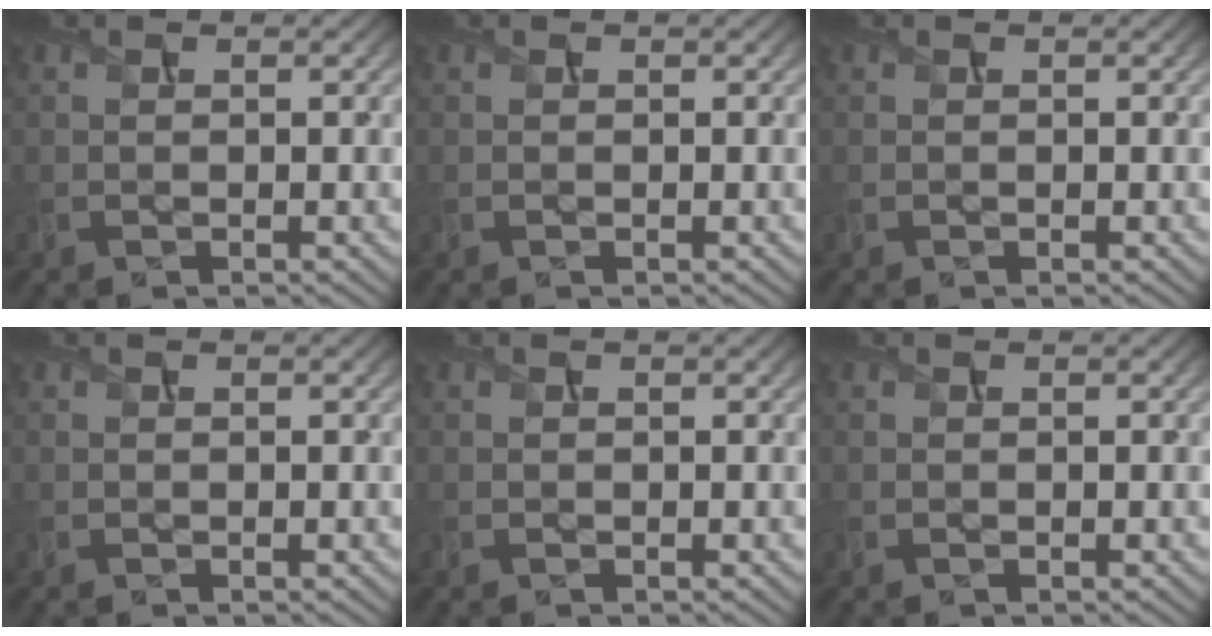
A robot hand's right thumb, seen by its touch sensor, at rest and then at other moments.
{"total": 0.0}
{"total": 0.0}
{"total": 0.0}
{"total": 0.0}
{"total": 0.0}